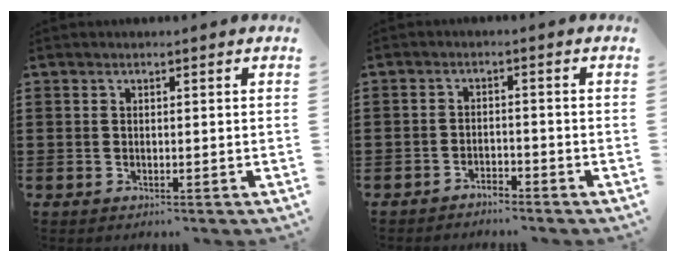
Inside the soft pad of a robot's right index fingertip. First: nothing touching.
{"total": 2.2, "force": [-2.2, 0.2, 0.0], "torque": [-0.008, 0.003, -0.047]}